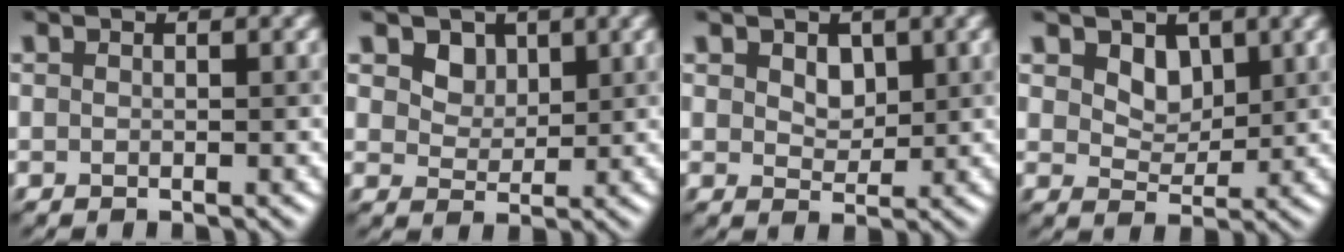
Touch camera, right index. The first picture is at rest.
{"total": 2.7, "force": [1.5, 2.0, 1.1], "torque": [-0.031, -0.017, 0.032]}
{"total": 2.1, "force": [0.8, 1.5, 1.2], "torque": [-0.025, -0.003, 0.014]}
{"total": 2.8, "force": [1.4, 1.9, 1.4], "torque": [-0.035, -0.009, 0.017]}